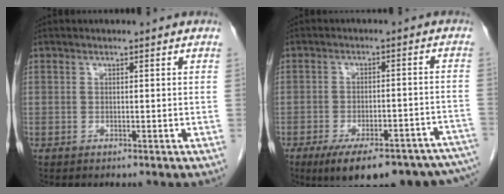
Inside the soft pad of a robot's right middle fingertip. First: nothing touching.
{"total": 21.4, "force": [-16.8, 5.7, 12.0], "torque": [-0.120, 0.006, -0.211]}